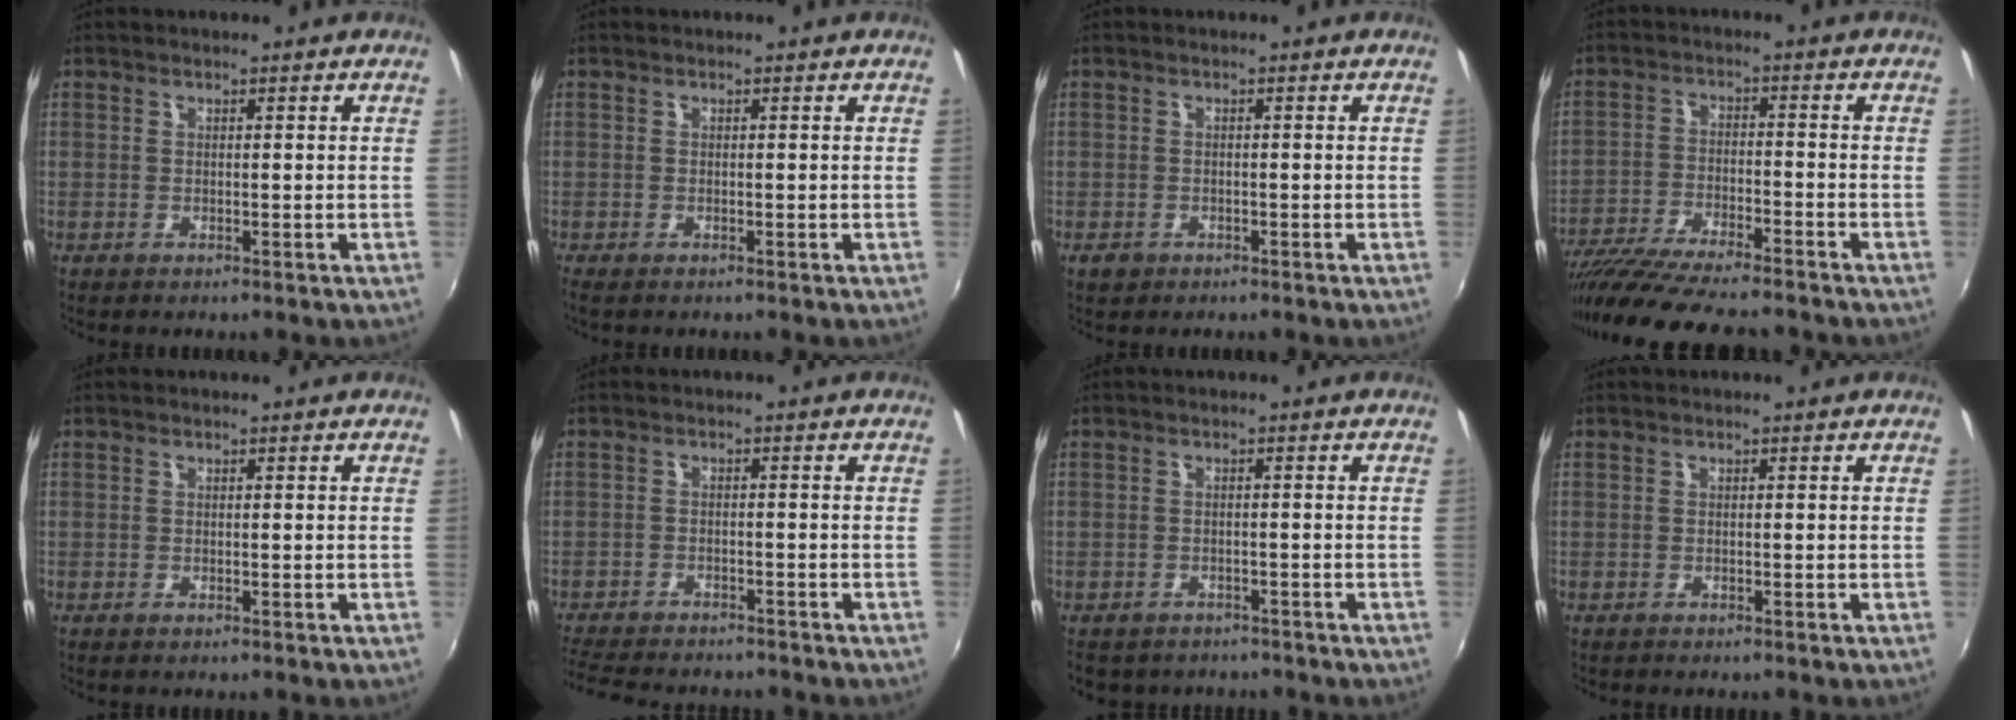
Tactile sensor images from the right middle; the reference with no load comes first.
{"total": 0.8, "force": [-0.7, 0.2, 0.4], "torque": [-0.012, -0.004, -0.012]}
{"total": 1.9, "force": [-1.1, 1.3, 0.6], "torque": [-0.015, -0.003, -0.018]}
{"total": 17.3, "force": [-15.0, 2.0, 8.3], "torque": [-0.165, -0.039, -0.249]}
{"total": 0.0}
{"total": 11.3, "force": [-10.1, 3.1, 4.0], "torque": [-0.106, -0.016, -0.162]}
{"total": 5.7, "force": [-4.7, 2.8, 1.5], "torque": [-0.040, -0.018, -0.068]}
{"total": 0.6, "force": [-0.6, 0.2, 0.1], "torque": [-0.003, -0.003, -0.011]}